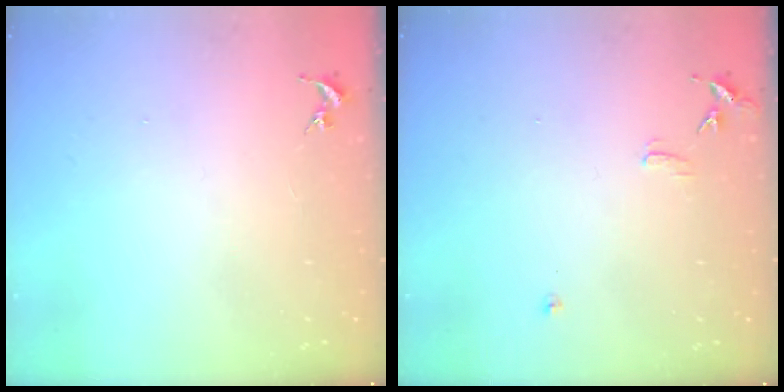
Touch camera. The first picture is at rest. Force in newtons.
{"total": 7.0, "press": 7.0, "slide": 0.6}